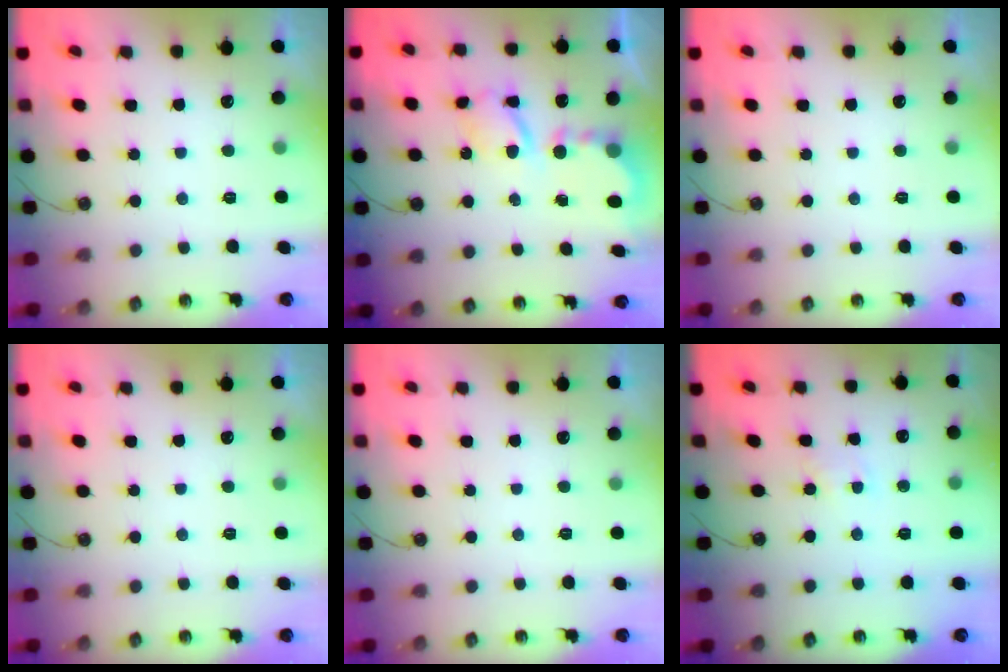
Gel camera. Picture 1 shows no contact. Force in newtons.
{"total": 6.4, "press": 6.4, "slide": 0.3}
{"total": 0.0}
{"total": 0.0}
{"total": 0.0}
{"total": 2.5, "press": 2.5, "slide": 0.3}